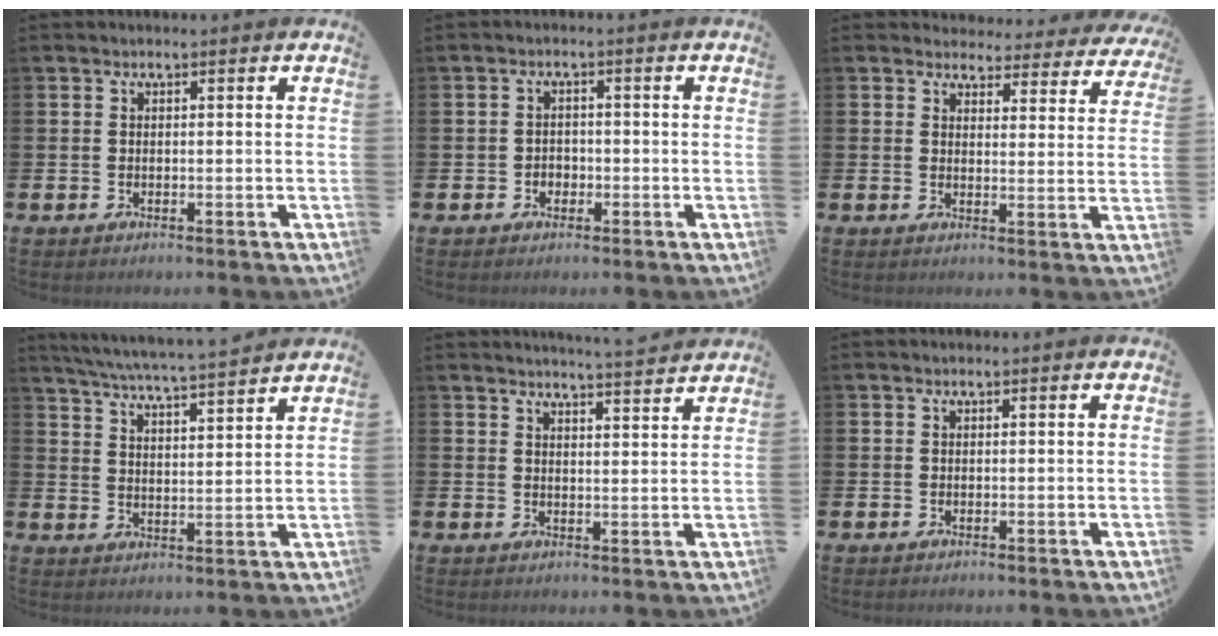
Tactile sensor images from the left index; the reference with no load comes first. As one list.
[{"total": 1.7, "force": [-0.7, 1.5, 0.4], "torque": [-0.009, 0.002, -0.019]}, {"total": 3.5, "force": [3.2, 1.2, 0.1], "torque": [-0.009, -0.028, 0.053]}, {"total": 6.0, "force": [5.8, -0.5, 1.4], "torque": [-0.052, -0.042, 0.101]}, {"total": 4.0, "force": [3.9, -0.7, 0.2], "torque": [-0.003, -0.031, 0.068]}, {"total": 0.0}]